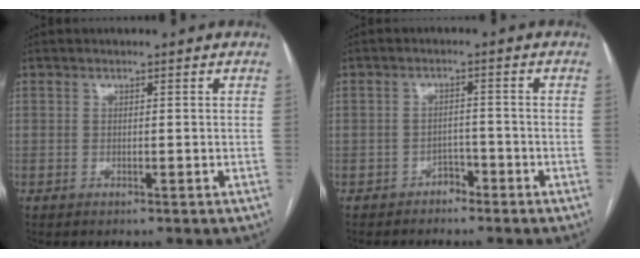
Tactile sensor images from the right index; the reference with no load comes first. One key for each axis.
{"total": 2.3, "fx": -1.8, "fy": 1.4, "fz": 0.5, "tx": -0.003, "ty": 0.007, "tz": -0.030}